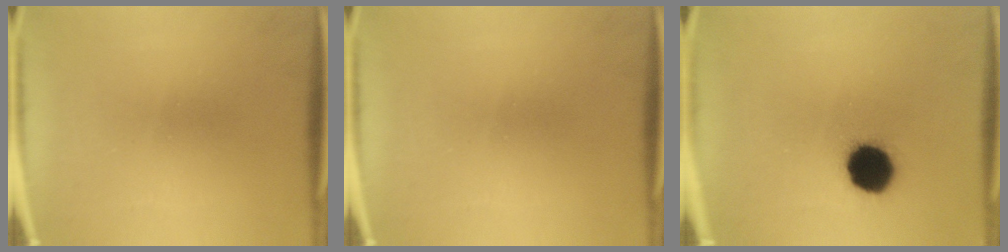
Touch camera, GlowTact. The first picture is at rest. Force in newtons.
{"total": 0.0}
{"total": 12.1}